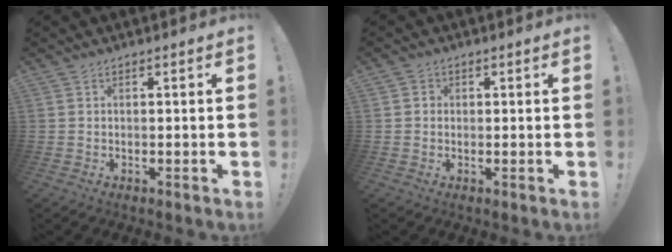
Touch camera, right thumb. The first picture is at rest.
{"total": 1.4, "force": [0.2, 1.4, 0.3], "torque": [-0.006, 0.004, 0.003]}